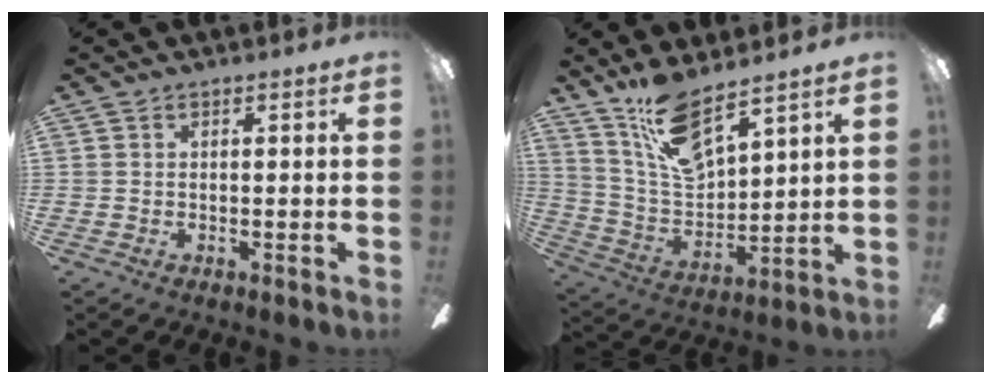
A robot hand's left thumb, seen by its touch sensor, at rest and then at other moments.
{"total": 13.7, "force": [10.8, 4.7, 7.1], "torque": [-0.155, -0.058, 0.200]}